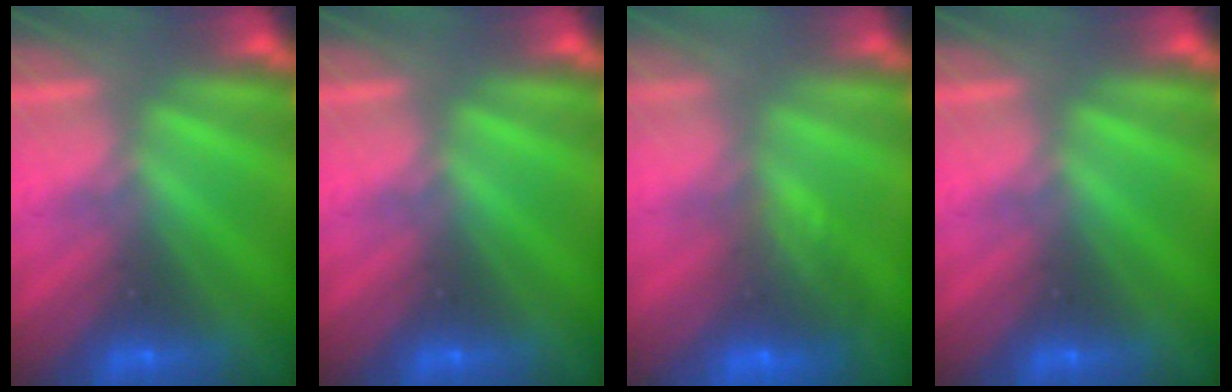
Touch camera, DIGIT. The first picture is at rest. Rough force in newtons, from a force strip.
{"total": 0.0}
{"total": 7.5}
{"total": 0.0}